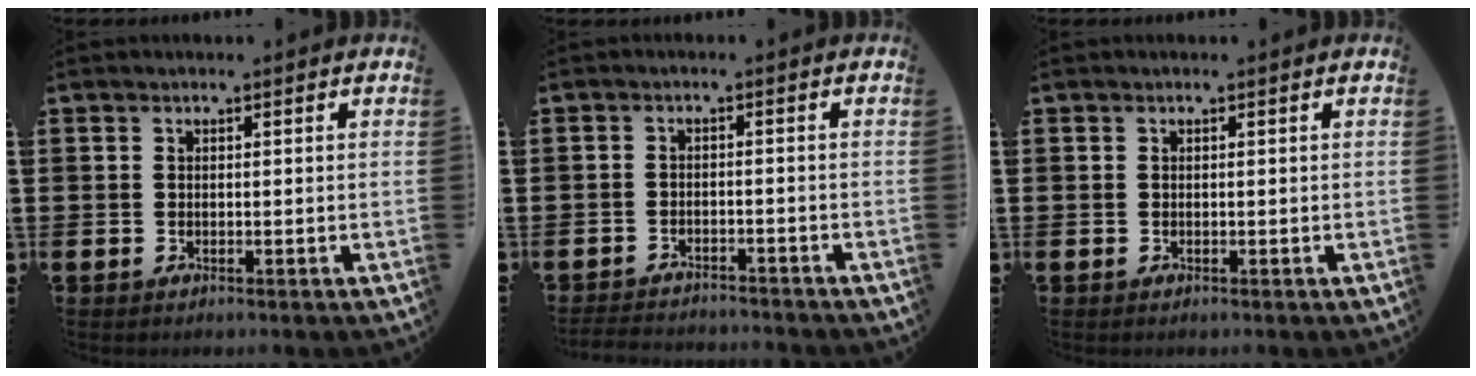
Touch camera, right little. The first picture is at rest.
{"total": 2.3, "force": [-2.3, 0.0, -0.1], "torque": [-0.002, 0.001, -0.050]}
{"total": 0.0}